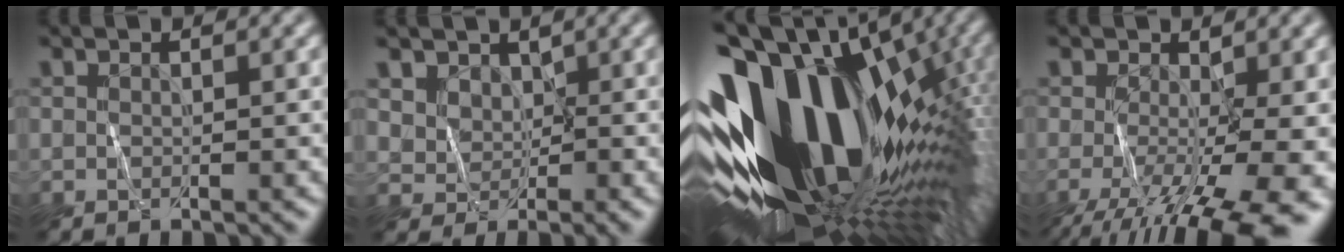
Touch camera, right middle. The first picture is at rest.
{"total": 3.4, "force": [1.9, 2.5, 1.3], "torque": [-0.042, -0.010, 0.049]}
{"total": 20.0, "force": [1.4, 11.5, 16.3], "torque": [-0.302, -0.022, 0.027]}
{"total": 10.7, "force": [-3.9, 4.5, 8.8], "torque": [-0.143, -0.007, -0.067]}